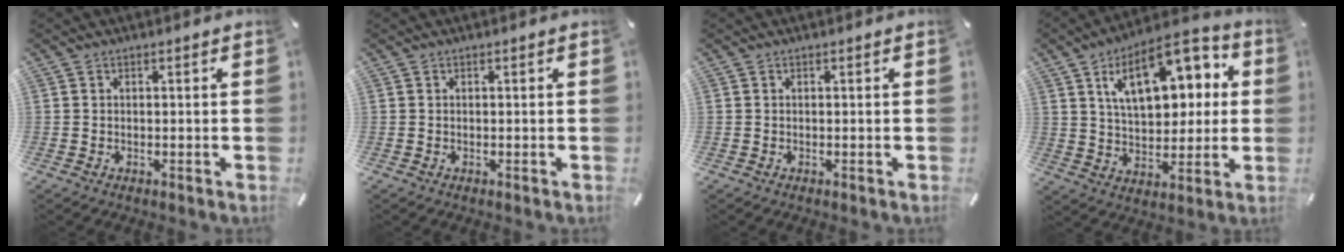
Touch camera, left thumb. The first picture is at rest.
{"total": 0.0}
{"total": 0.0}
{"total": 18.6, "force": [7.3, 10.3, 13.6], "torque": [-0.209, -0.012, 0.121]}